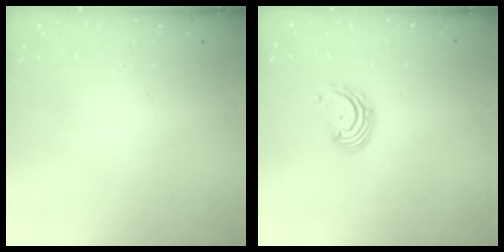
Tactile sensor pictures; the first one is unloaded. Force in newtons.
{"total": 2.7, "press": 2.7, "slide": 0.1}